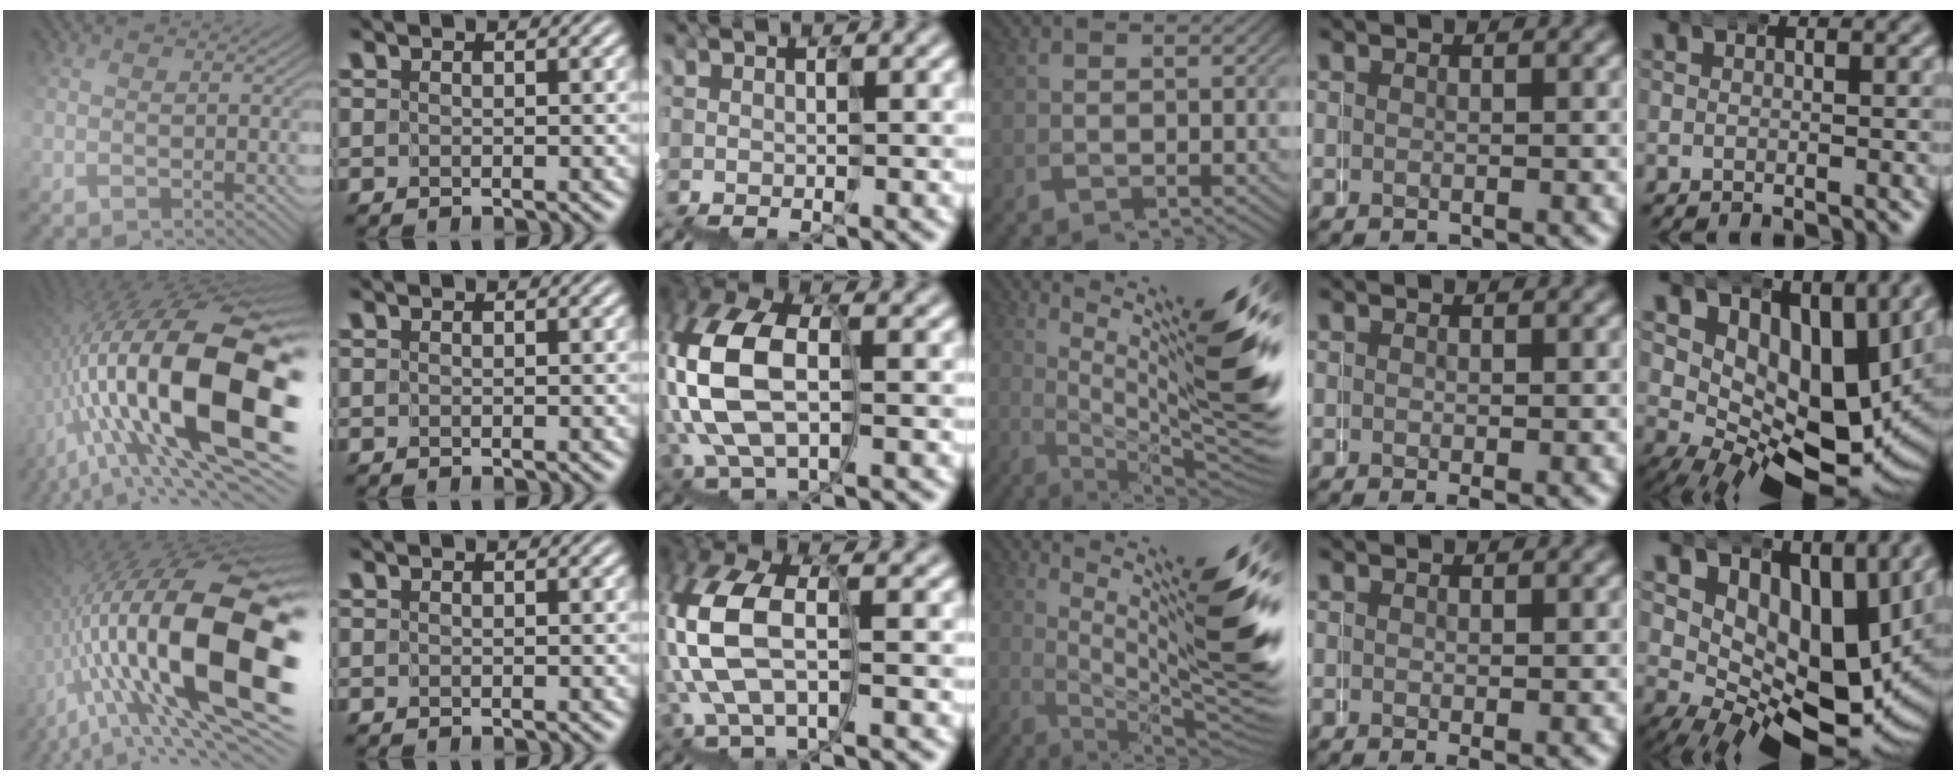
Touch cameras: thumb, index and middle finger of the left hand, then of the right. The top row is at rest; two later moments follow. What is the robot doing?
{"motion": "wrap", "object": "duck tape"}